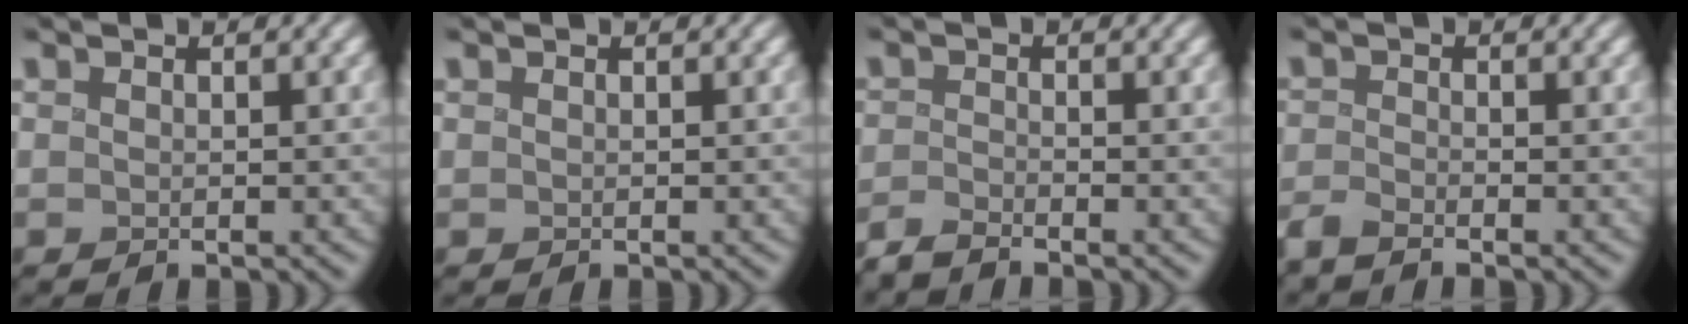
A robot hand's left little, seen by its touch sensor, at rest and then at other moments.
{"total": 0.0}
{"total": 2.4, "force": [-2.3, 0.0, 0.6], "torque": [-0.004, -0.008, -0.052]}
{"total": 2.1, "force": [-1.9, 0.1, 0.7], "torque": [-0.011, -0.007, -0.046]}